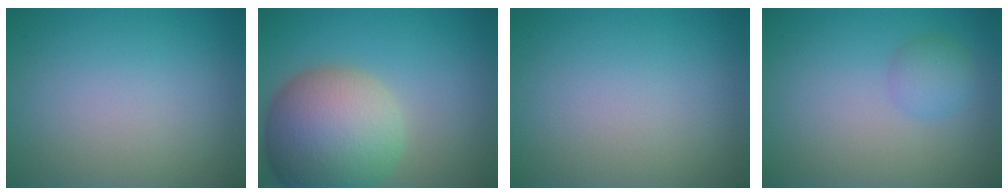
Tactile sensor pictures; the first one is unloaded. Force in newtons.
{"total": 11.0, "press": 11.0, "slide": 0.6}
{"total": 0.0}
{"total": 1.9, "press": 1.9, "slide": 0.1}